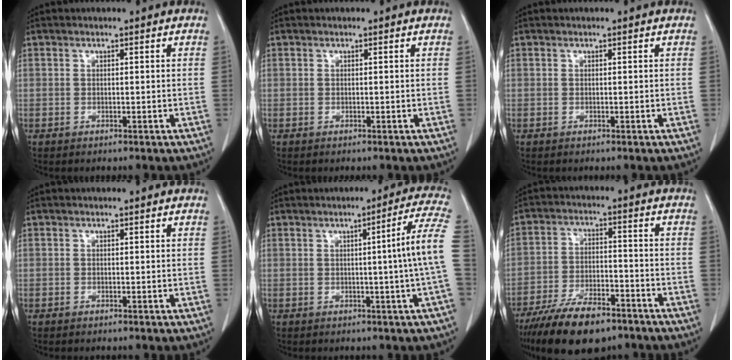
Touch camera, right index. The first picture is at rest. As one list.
[{"total": 0.0}, {"total": 0.0}, {"total": 0.0}, {"total": 8.0, "force": [-0.3, -2.0, 7.7], "torque": [-0.095, 0.004, -0.004]}, {"total": 13.0, "force": [-9.7, 4.5, 7.5], "torque": [-0.130, -0.013, -0.167]}]